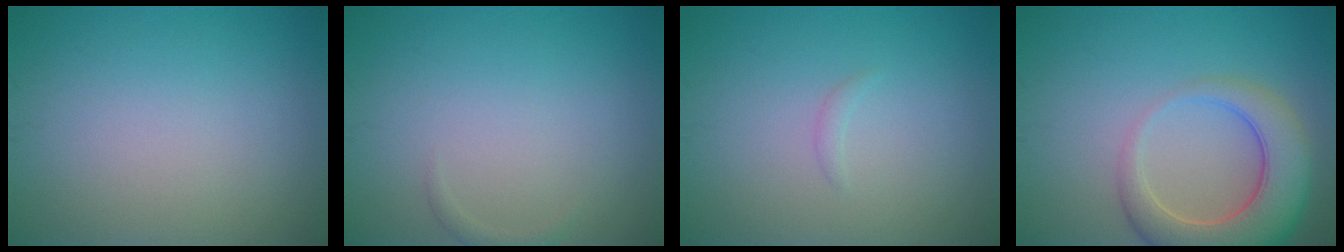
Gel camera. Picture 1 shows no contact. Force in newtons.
{"total": 0.7, "press": 0.7, "slide": 0.0}
{"total": 0.5, "press": 0.5, "slide": 0.1}
{"total": 7.4, "press": 7.3, "slide": 0.8}